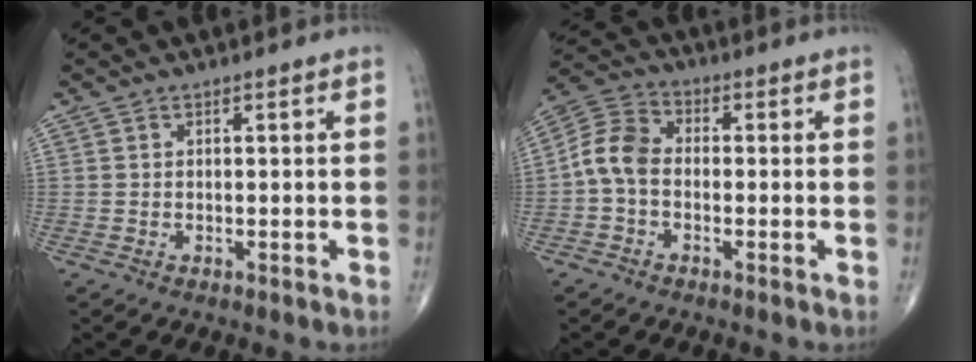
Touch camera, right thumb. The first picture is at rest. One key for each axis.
{"total": 7.2, "fx": -1.2, "fy": 5.0, "fz": 5.0, "tx": -0.090, "ty": 0.024, "tz": -0.040}